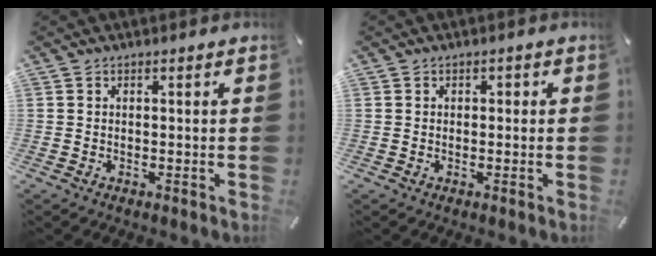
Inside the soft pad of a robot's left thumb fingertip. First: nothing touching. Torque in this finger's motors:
{"motor_torque": [0.21, 0.21, -0.02, -0.02, 0.00]}